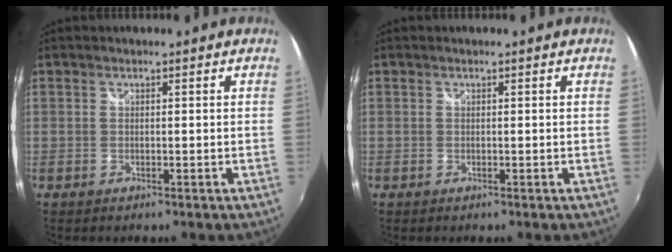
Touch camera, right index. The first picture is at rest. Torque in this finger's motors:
{"motor_torque": [0.00, 0.00, 0.00, 0.00]}